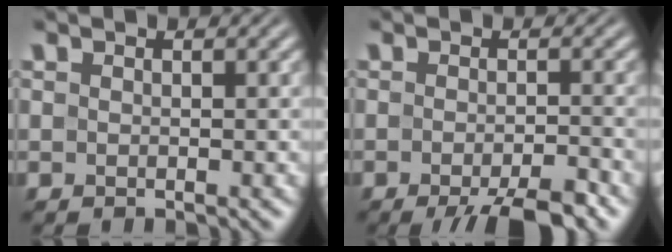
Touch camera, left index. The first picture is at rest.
{"total": 5.1, "force": [-3.4, 0.9, 3.7], "torque": [-0.048, -0.001, -0.054]}